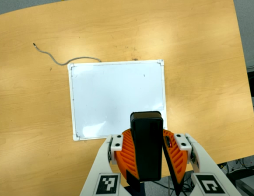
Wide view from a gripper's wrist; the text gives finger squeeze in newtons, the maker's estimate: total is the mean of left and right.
{"total": 10.6, "left": 10.4, "right": 10.7}